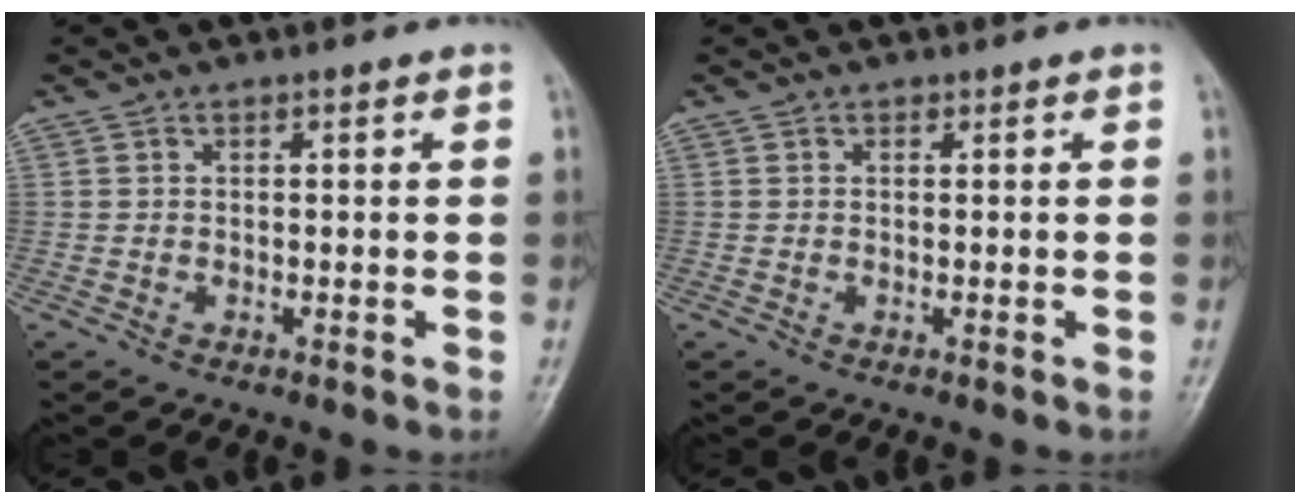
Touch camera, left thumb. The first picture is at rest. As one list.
[{"total": 0.0}]